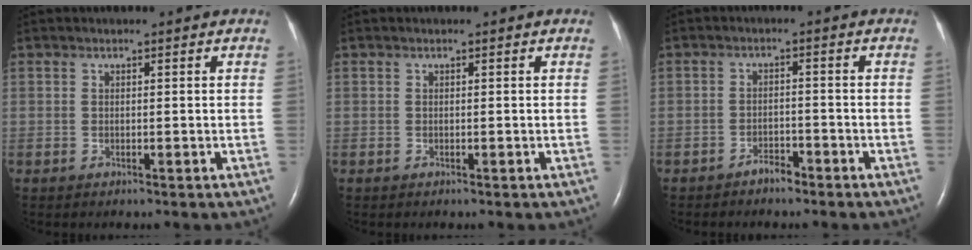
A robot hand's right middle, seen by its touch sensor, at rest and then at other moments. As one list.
[{"total": 0.0}, {"total": 2.3, "force": [-2.0, 0.8, 0.8], "torque": [-0.015, 0.002, -0.033]}]